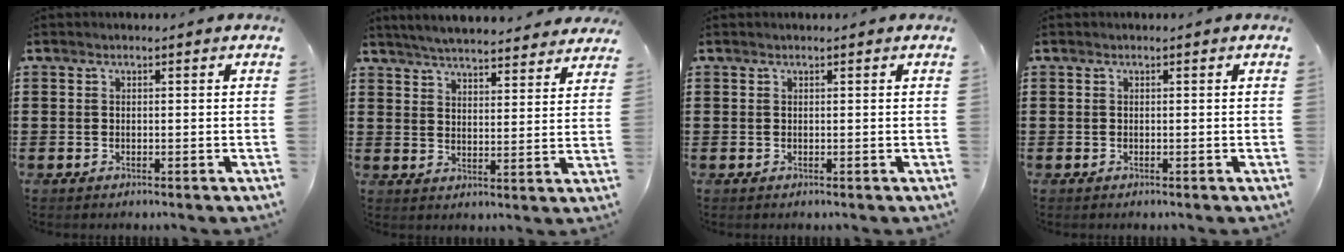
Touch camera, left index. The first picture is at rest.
{"total": 5.2, "force": [5.1, -0.2, 0.9], "torque": [-0.039, -0.028, 0.090]}
{"total": 0.0}
{"total": 0.0}